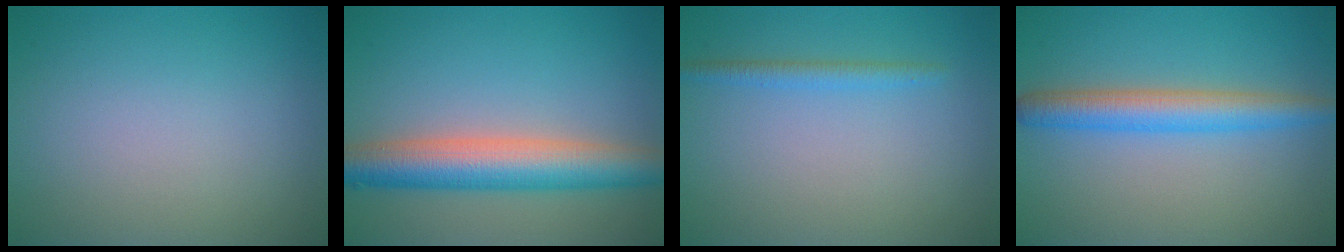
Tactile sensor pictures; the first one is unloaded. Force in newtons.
{"total": 7.1, "press": 7.1, "slide": 0.2}
{"total": 1.5, "press": 1.5, "slide": 0.2}
{"total": 4.3, "press": 4.3, "slide": 0.0}